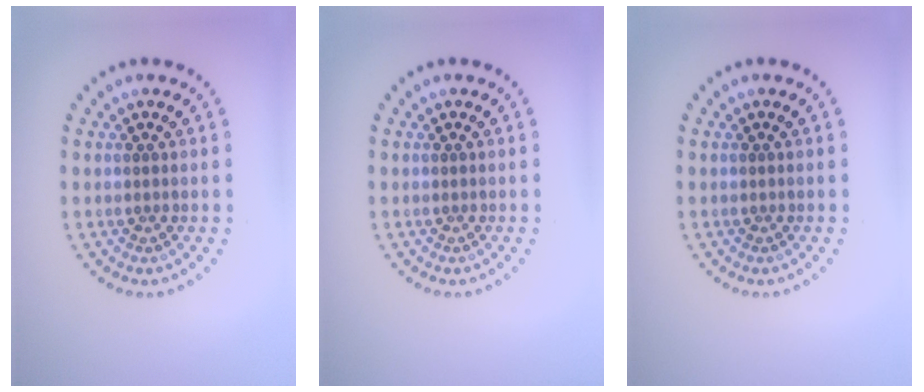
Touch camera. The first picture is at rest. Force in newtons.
{"total": 0.0}
{"total": 0.0}